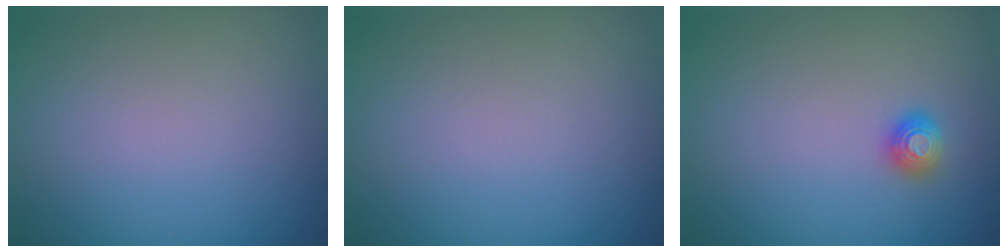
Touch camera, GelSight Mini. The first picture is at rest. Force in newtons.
{"total": 0.0}
{"total": 1.1, "press": 1.1, "slide": 0.2}